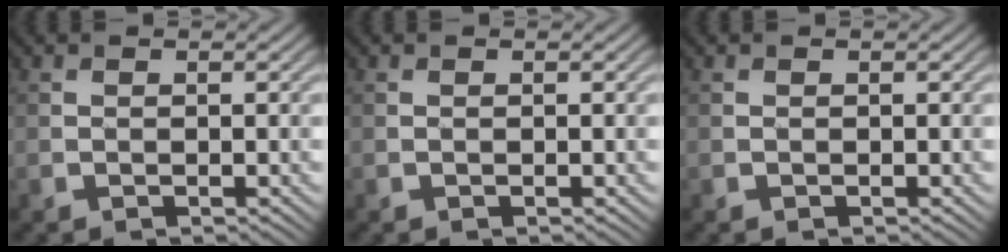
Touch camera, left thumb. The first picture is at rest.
{"total": 0.0}
{"total": 0.0}